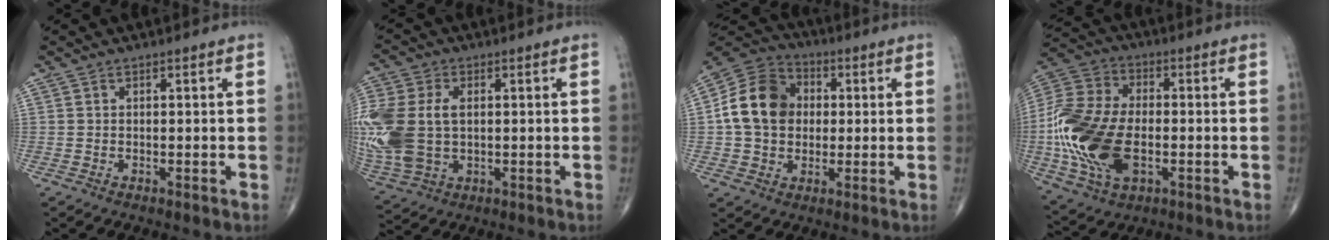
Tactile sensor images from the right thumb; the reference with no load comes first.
{"total": 18.7, "force": [0.5, 12.5, 13.8], "torque": [-0.368, 0.000, 0.025]}
{"total": 13.8, "force": [1.1, 11.0, 8.2], "torque": [-0.130, 0.021, 0.011]}
{"total": 21.4, "force": [-3.2, 12.7, 17.0], "torque": [-0.363, 0.000, -0.056]}